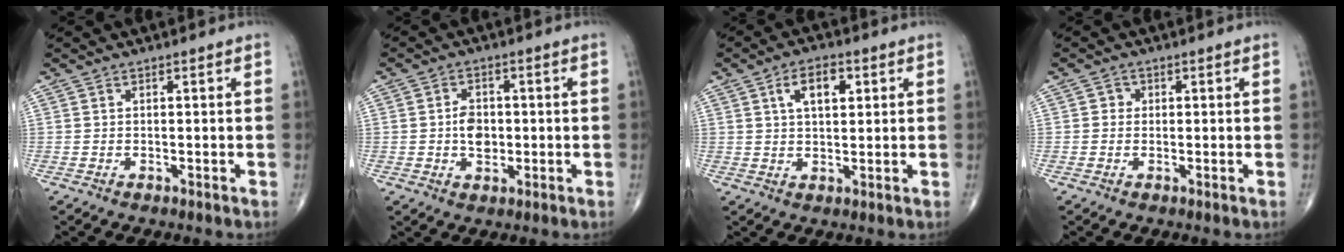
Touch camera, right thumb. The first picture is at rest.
{"total": 4.8, "force": [-0.3, 3.4, 3.4], "torque": [-0.041, 0.001, -0.006]}
{"total": 6.5, "force": [2.3, 3.4, 5.1], "torque": [-0.075, -0.001, 0.037]}
{"total": 1.5, "force": [0.1, 1.4, 0.4], "torque": [0.002, 0.004, -0.002]}